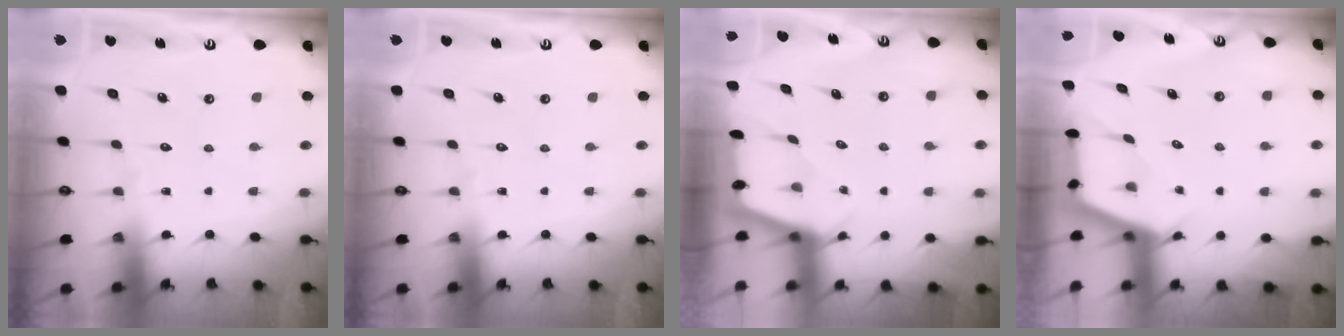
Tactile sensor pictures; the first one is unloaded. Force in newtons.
{"total": 0.0}
{"total": 2.2, "press": 2.2, "slide": 0.3}
{"total": 2.6, "press": 2.6, "slide": 0.4}